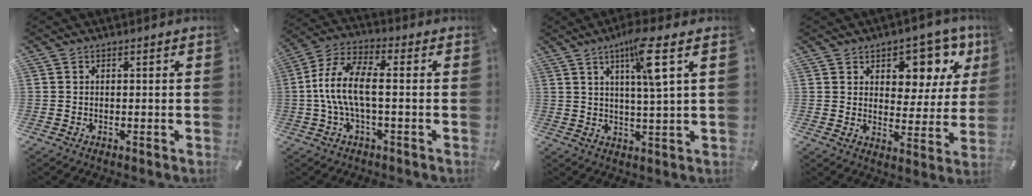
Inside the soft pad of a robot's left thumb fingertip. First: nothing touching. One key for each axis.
{"total": 11.3, "fx": -1.0, "fy": 4.1, "fz": 10.5, "tx": -0.218, "ty": -0.003, "tz": -0.022}
{"total": 9.9, "fx": 4.3, "fy": 1.0, "fz": 8.9, "tx": -0.150, "ty": -0.009, "tz": 0.063}
{"total": 10.1, "fx": 6.3, "fy": 6.6, "fz": 4.3, "tx": -0.047, "ty": -0.054, "tz": 0.107}